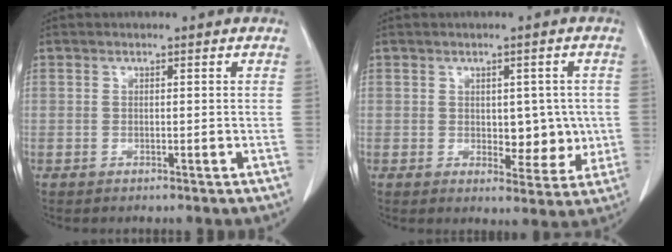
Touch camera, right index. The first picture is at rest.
{"total": 6.0, "force": [0.0, 3.6, 4.8], "torque": [-0.047, 0.003, 0.011]}